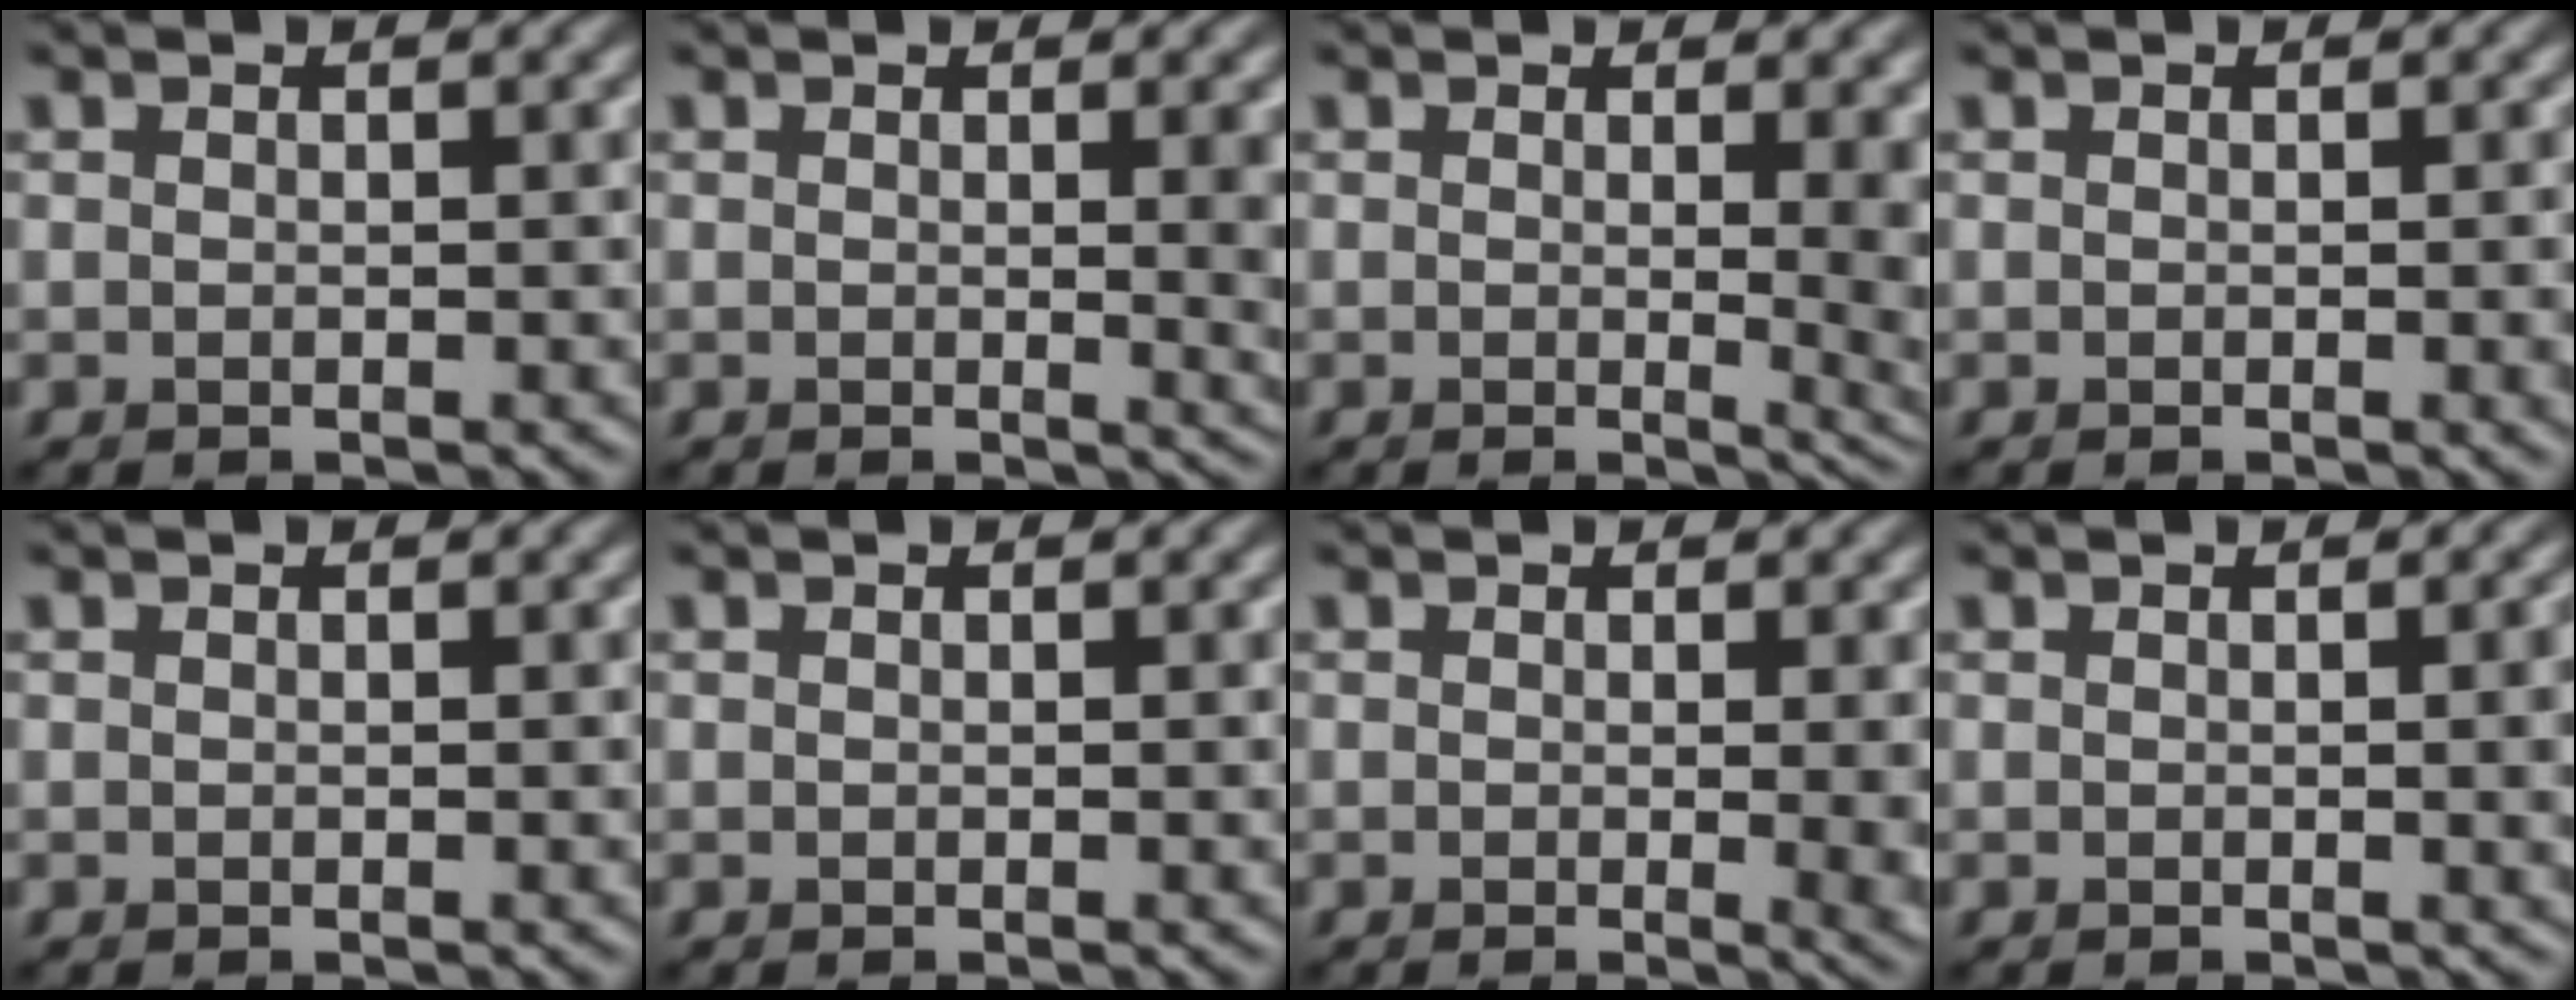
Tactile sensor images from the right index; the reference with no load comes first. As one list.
[{"total": 4.3, "force": [0.3, 1.5, 4.0], "torque": [-0.035, -0.003, 0.005]}, {"total": 7.1, "force": [0.4, 3.4, 6.3], "torque": [-0.023, -0.001, 0.002]}, {"total": 1.8, "force": [-0.1, 0.5, 1.7], "torque": [-0.018, -0.002, -0.004]}, {"total": 0.0}, {"total": 0.0}, {"total": 4.7, "force": [0.0, 1.9, 4.3], "torque": [-0.029, -0.005, 0.001]}, {"total": 3.6, "force": [0.1, 1.1, 3.4], "torque": [-0.034, 0.003, -0.001]}]